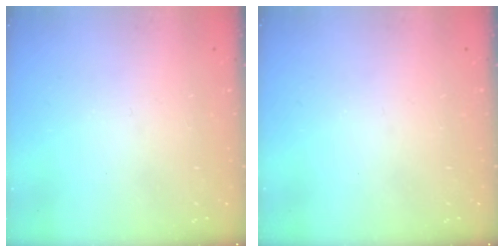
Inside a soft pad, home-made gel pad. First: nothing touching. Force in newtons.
{"total": 0.0}